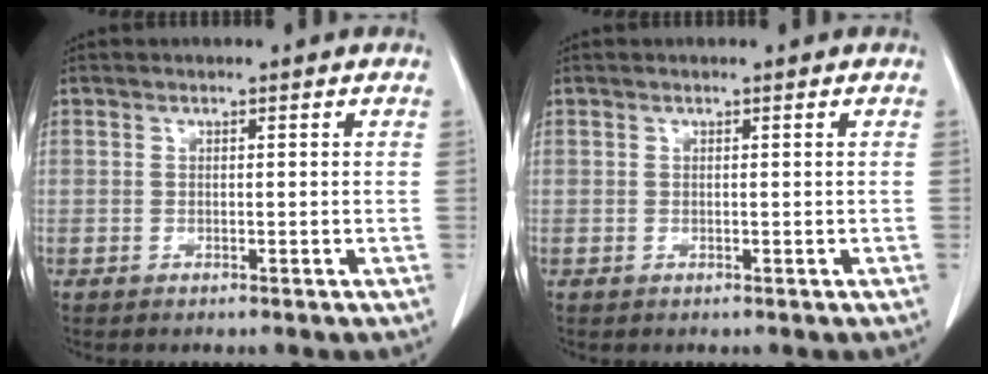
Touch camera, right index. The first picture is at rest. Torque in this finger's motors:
{"motor_torque": [0.00, 0.00, 0.00, 0.00]}